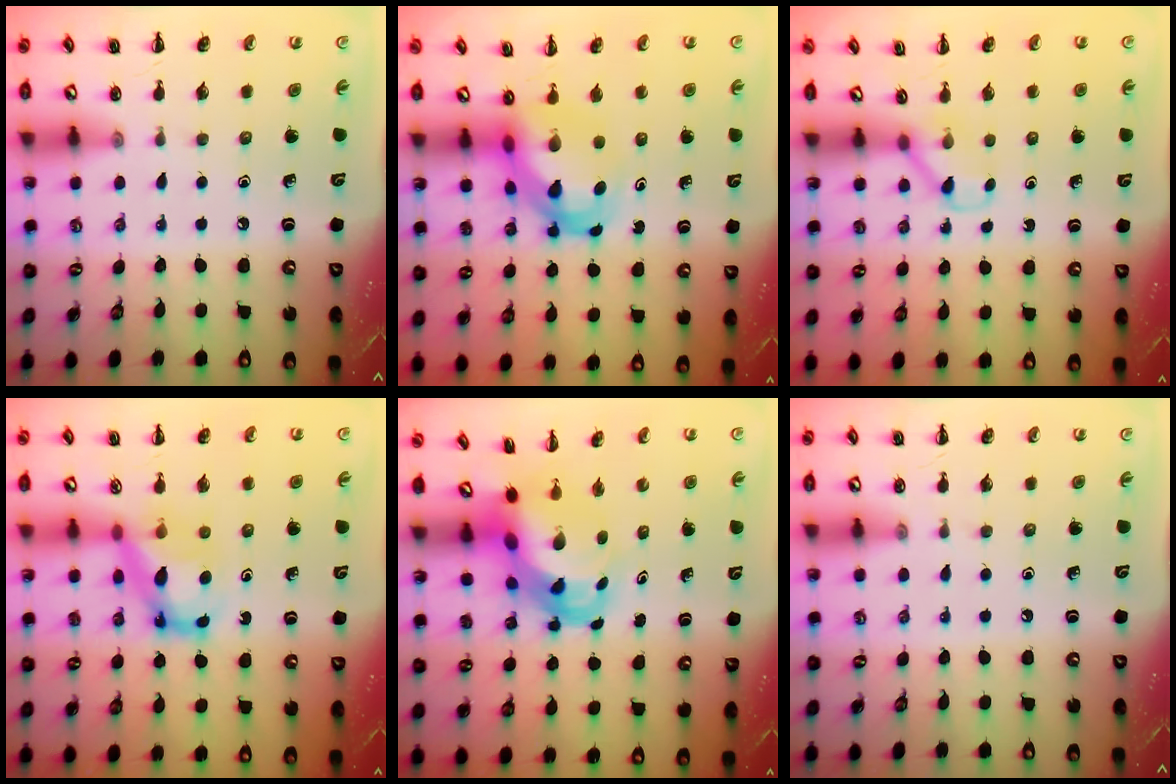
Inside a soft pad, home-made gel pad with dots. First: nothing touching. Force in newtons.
{"total": 5.1, "press": 5.0, "slide": 1.2}
{"total": 2.8, "press": 2.6, "slide": 0.9}
{"total": 6.2, "press": 6.2, "slide": 0.3}
{"total": 4.7, "press": 4.5, "slide": 1.4}
{"total": 0.0}